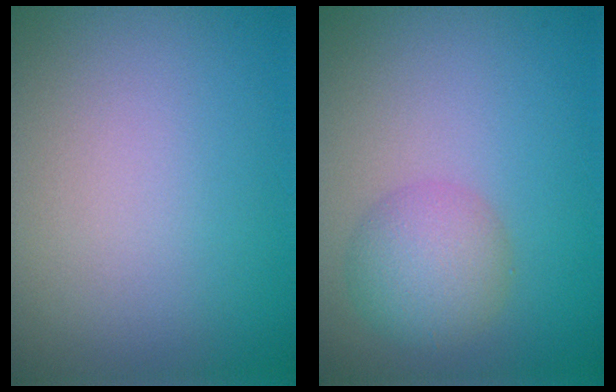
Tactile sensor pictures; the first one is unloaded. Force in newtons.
{"total": 3.6, "press": 3.6, "slide": 0.1}